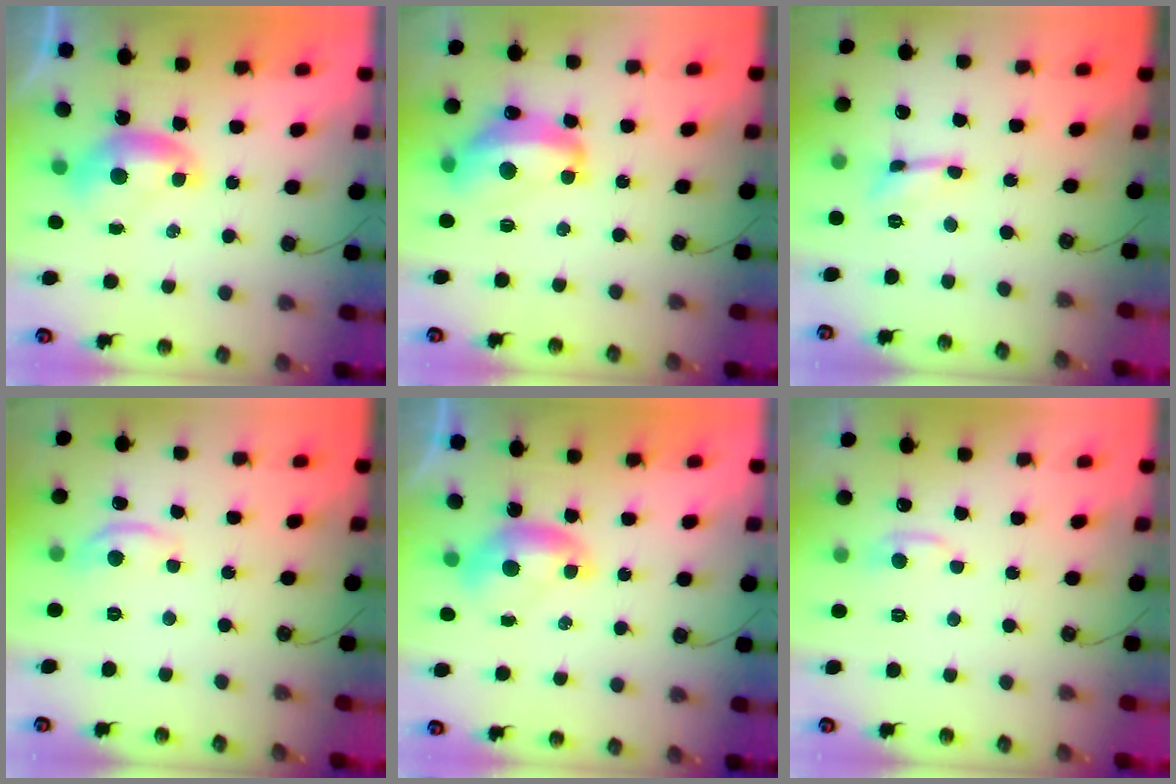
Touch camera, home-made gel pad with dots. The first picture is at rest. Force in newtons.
{"total": 8.8, "press": 8.7, "slide": 1.0}
{"total": 0.0}
{"total": 5.5, "press": 5.5, "slide": 0.5}
{"total": 0.0}
{"total": 1.0, "press": 0.6, "slide": 0.9}